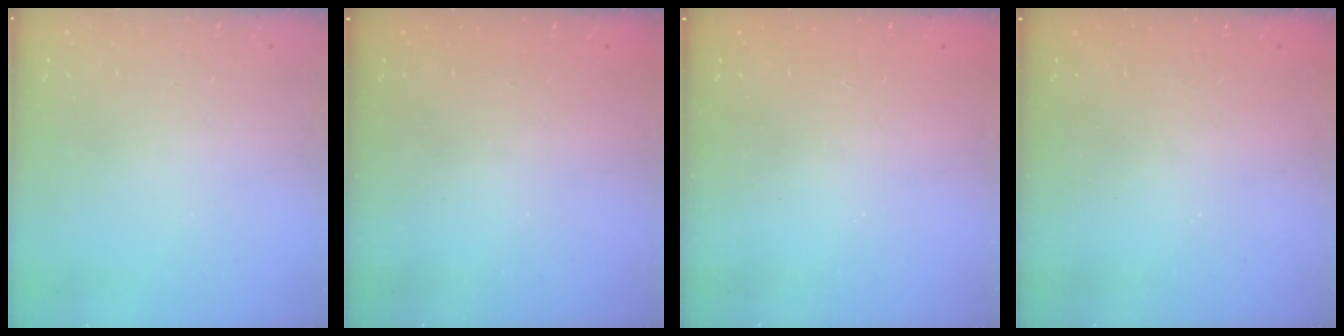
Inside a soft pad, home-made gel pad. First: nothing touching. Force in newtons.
{"total": 2.3, "press": 2.2, "slide": 0.7}
{"total": 2.4, "press": 2.3, "slide": 0.8}
{"total": 2.4, "press": 2.3, "slide": 0.8}